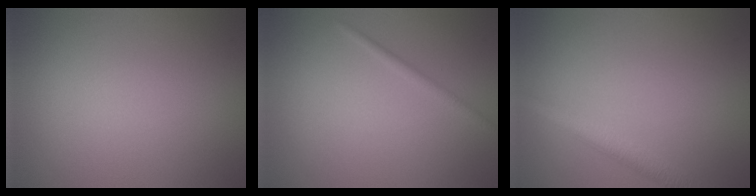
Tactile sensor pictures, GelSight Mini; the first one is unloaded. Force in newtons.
{"total": 1.0, "press": 1.0, "slide": 0.1}
{"total": 2.9, "press": 2.9, "slide": 0.1}